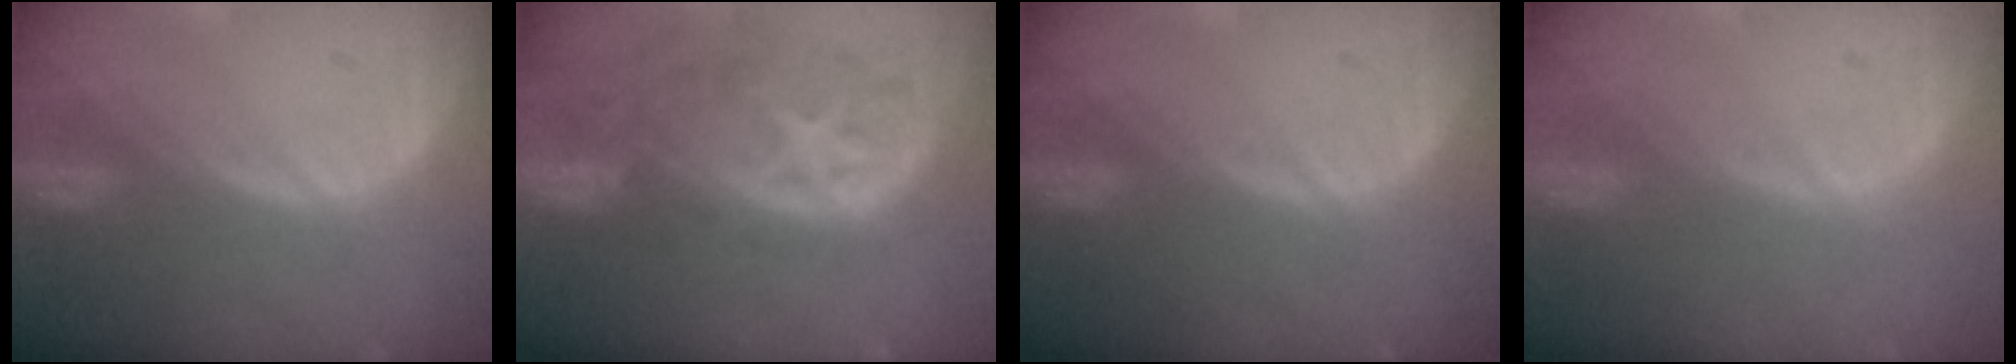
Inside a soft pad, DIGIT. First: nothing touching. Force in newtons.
{"total": 11.8, "press": 10.1, "slide": 6.1}
{"total": 0.0}
{"total": 0.0}